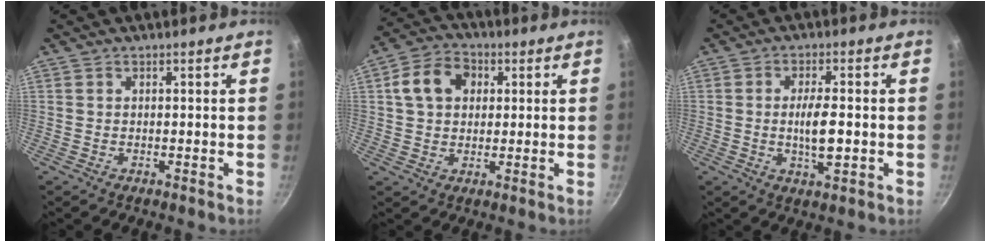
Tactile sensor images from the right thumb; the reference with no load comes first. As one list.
[{"total": 9.4, "force": [2.3, 7.1, 5.8], "torque": [-0.090, 0.012, 0.033]}, {"total": 6.6, "force": [-0.5, 2.3, 6.2], "torque": [-0.107, -0.006, -0.009]}]